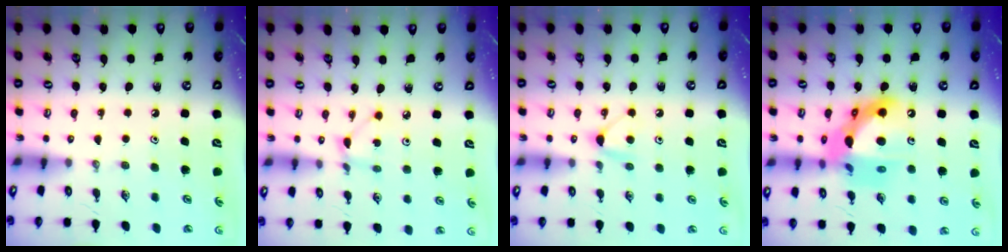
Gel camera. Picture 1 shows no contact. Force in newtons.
{"total": 2.1, "press": 2.1, "slide": 0.3}
{"total": 5.5, "press": 5.5, "slide": 0.7}
{"total": 17.8, "press": 17.8, "slide": 1.4}